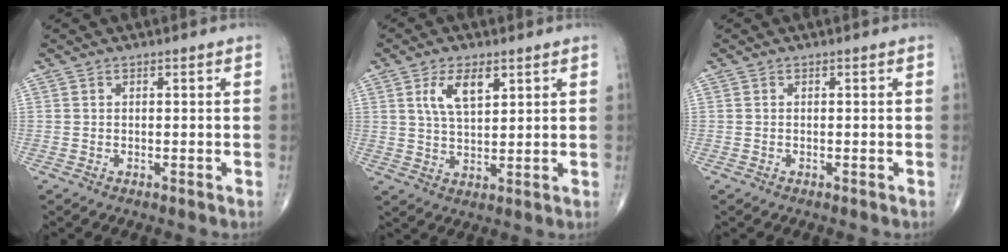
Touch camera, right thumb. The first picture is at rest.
{"total": 7.0, "force": [3.1, 3.2, 5.4], "torque": [-0.092, -0.014, 0.061]}
{"total": 0.0}